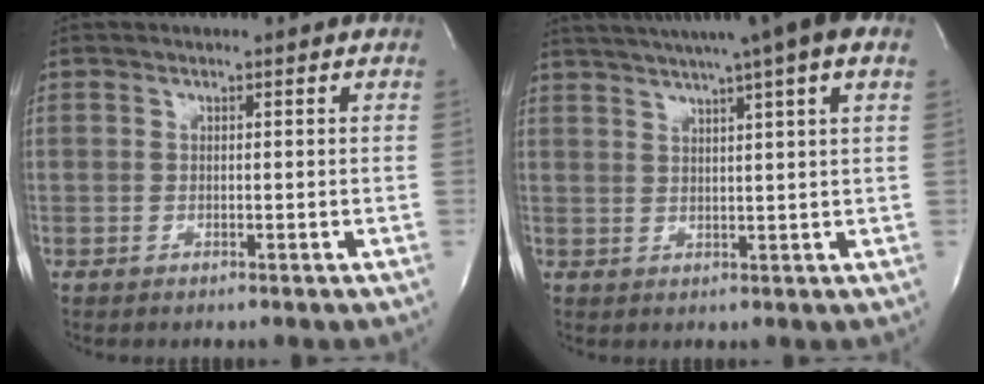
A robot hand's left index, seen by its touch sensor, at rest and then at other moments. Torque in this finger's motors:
{"motor_torque": [0.27, -0.38, 1.01, 0.21]}